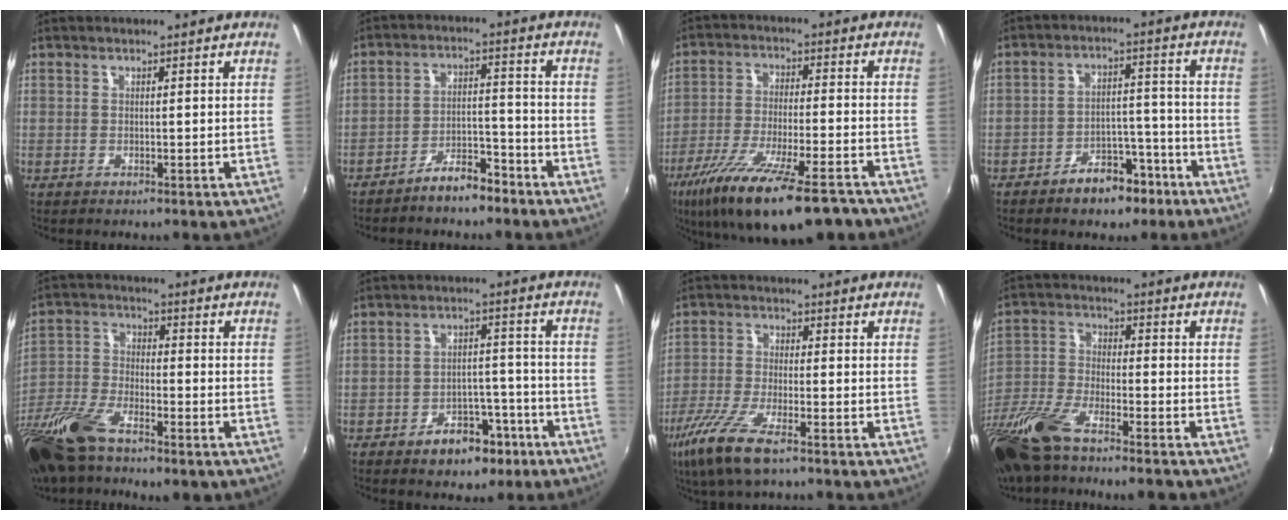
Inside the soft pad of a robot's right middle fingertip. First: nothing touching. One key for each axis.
{"total": 6.5, "fx": -5.5, "fy": 2.0, "fz": 3.0, "tx": -0.060, "ty": 0.018, "tz": -0.085}
{"total": 19.1, "fx": -13.4, "fy": 4.2, "fz": 12.9, "tx": -0.245, "ty": -0.052, "tz": -0.223}
{"total": 8.8, "fx": -6.2, "fy": 4.7, "fz": 4.1, "tx": -0.074, "ty": 0.025, "tz": -0.079}
{"total": 16.6, "fx": -11.1, "fy": 6.4, "fz": 10.6, "tx": -0.244, "ty": -0.042, "tz": -0.216}
{"total": 8.7, "fx": -5.6, "fy": 5.2, "fz": 4.2, "tx": -0.075, "ty": 0.023, "tz": -0.065}
{"total": 9.8, "fx": -6.3, "fy": 2.3, "fz": 7.3, "tx": -0.167, "ty": -0.025, "tz": -0.125}
{"total": 16.5, "fx": -12.1, "fy": 4.2, "fz": 10.4, "tx": -0.233, "ty": -0.045, "tz": -0.231}